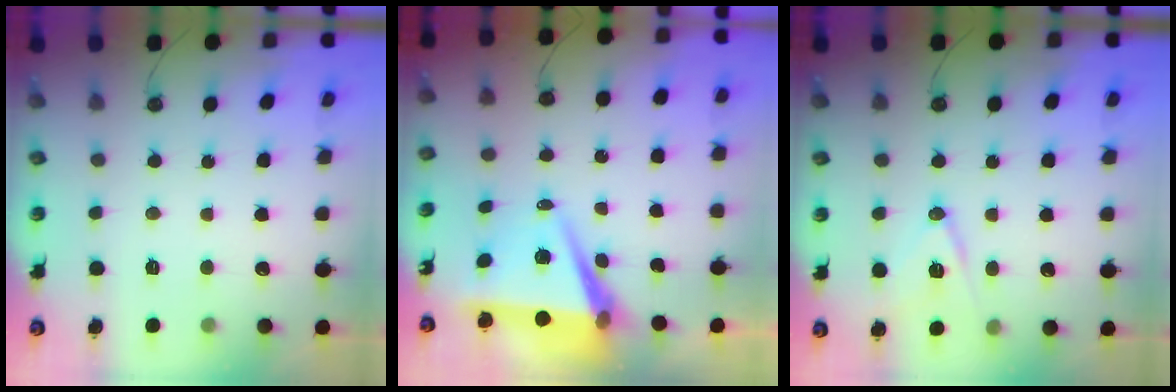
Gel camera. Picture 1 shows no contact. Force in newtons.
{"total": 8.1, "press": 6.9, "slide": 4.2}
{"total": 11.9, "press": 11.4, "slide": 3.3}